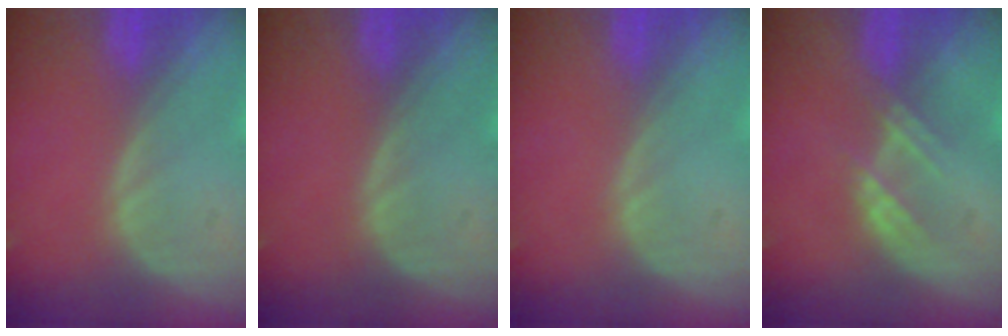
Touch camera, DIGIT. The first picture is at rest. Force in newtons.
{"total": 0.0}
{"total": 0.0}
{"total": 2.7, "press": 2.7, "slide": 0.3}